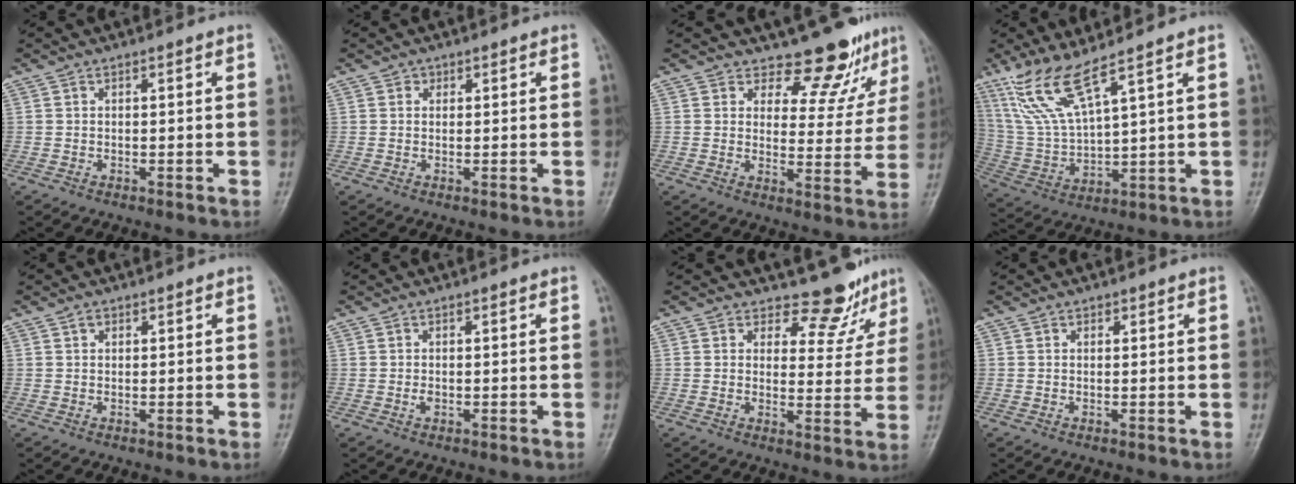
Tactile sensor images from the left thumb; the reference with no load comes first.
{"total": 0.8, "force": [0.3, 0.7, -0.1], "torque": [0.013, -0.001, 0.003]}
{"total": 9.2, "force": [8.0, 4.0, 2.0], "torque": [0.011, -0.075, 0.100]}
{"total": 10.2, "force": [7.3, 1.1, 7.0], "torque": [-0.152, -0.042, 0.169]}
{"total": 0.8, "force": [0.5, 0.7, 0.2], "torque": [0.002, -0.002, 0.009]}
{"total": 0.8, "force": [-0.2, 0.5, 0.5], "torque": [-0.007, 0.000, -0.003]}
{"total": 7.2, "force": [6.3, 3.4, 0.7], "torque": [0.022, -0.058, 0.077]}
{"total": 0.6, "force": [0.4, 0.4, 0.0], "torque": [0.007, -0.003, 0.004]}